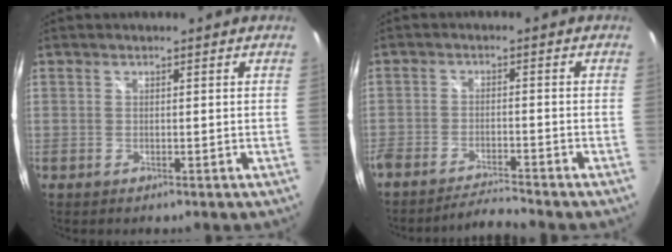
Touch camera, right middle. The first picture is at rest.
{"total": 5.4, "force": [-5.2, -0.9, 1.0], "torque": [-0.041, -0.002, -0.098]}